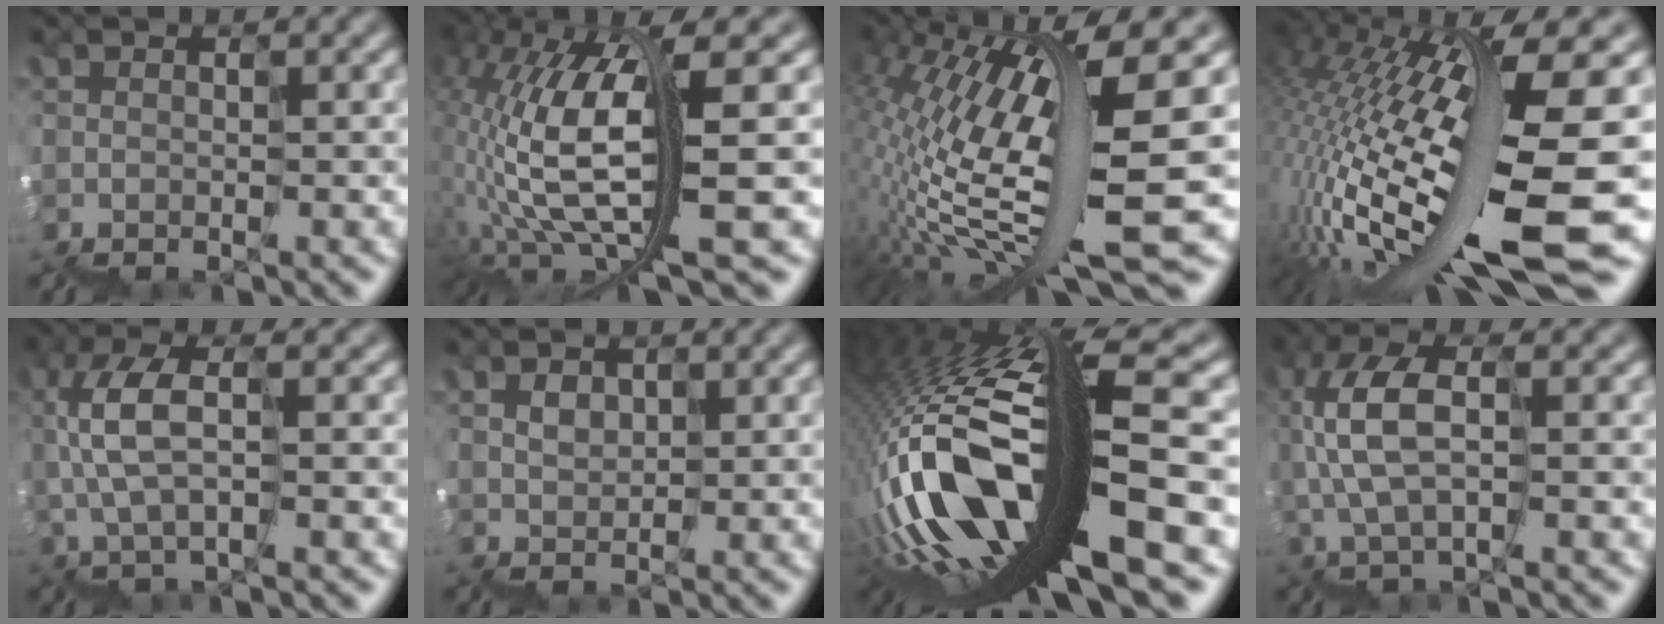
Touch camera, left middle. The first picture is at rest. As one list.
[{"total": 9.6, "force": [-0.2, 1.8, 9.4], "torque": [-0.204, 0.021, 0.009]}, {"total": 13.4, "force": [0.7, 2.3, 13.2], "torque": [-0.269, 0.011, 0.026]}, {"total": 15.4, "force": [-0.4, 2.4, 15.2], "torque": [-0.290, -0.008, 0.006]}, {"total": 3.2, "force": [1.3, 0.9, 2.8], "torque": [-0.087, 0.021, 0.024]}, {"total": 1.4, "force": [0.7, 0.3, -1.1], "torque": [0.003, 0.018, 0.016]}, {"total": 14.5, "force": [-2.4, 4.0, 13.8], "torque": [-0.280, 0.023, -0.037]}, {"total": 4.2, "force": [1.3, 1.5, 3.7], "torque": [-0.110, 0.026, 0.024]}]